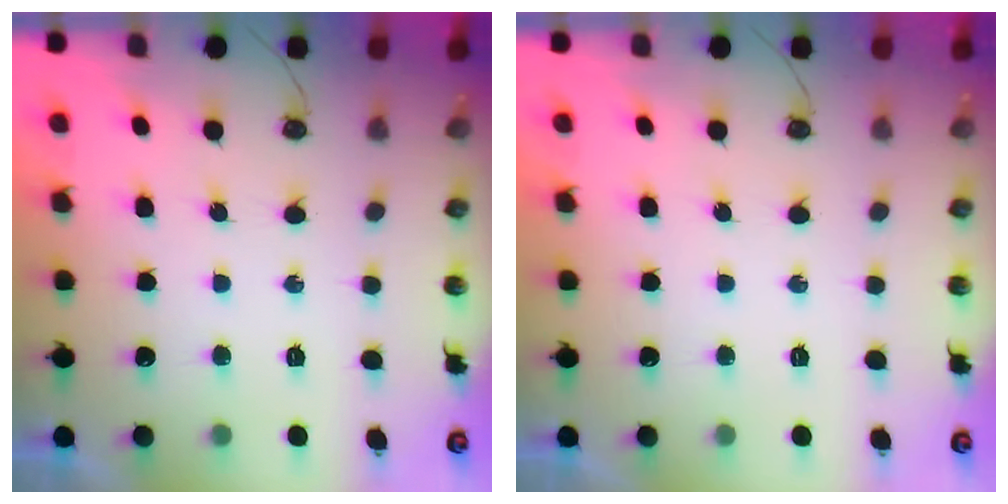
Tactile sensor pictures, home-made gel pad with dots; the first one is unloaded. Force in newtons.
{"total": 0.0}